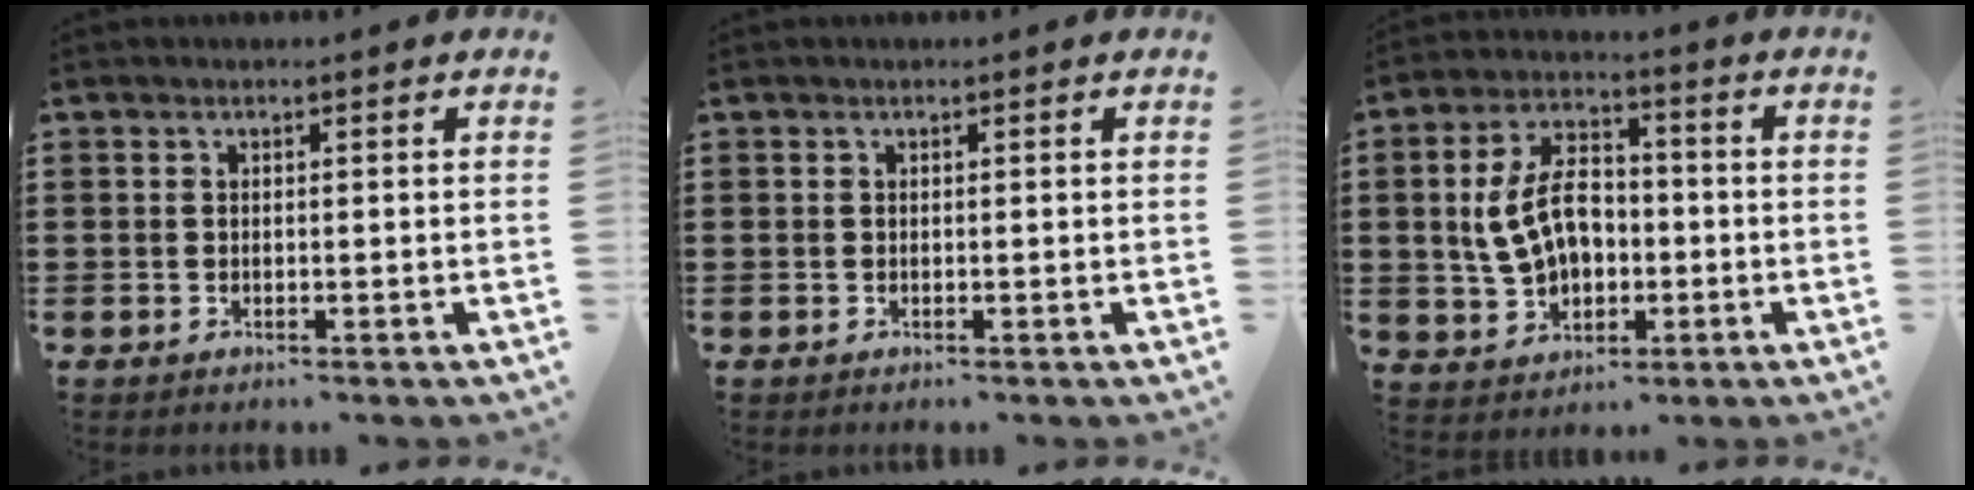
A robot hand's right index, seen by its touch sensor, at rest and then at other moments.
{"total": 0.0}
{"total": 9.6, "force": [-0.3, 6.2, 7.4], "torque": [-0.161, 0.010, -0.010]}